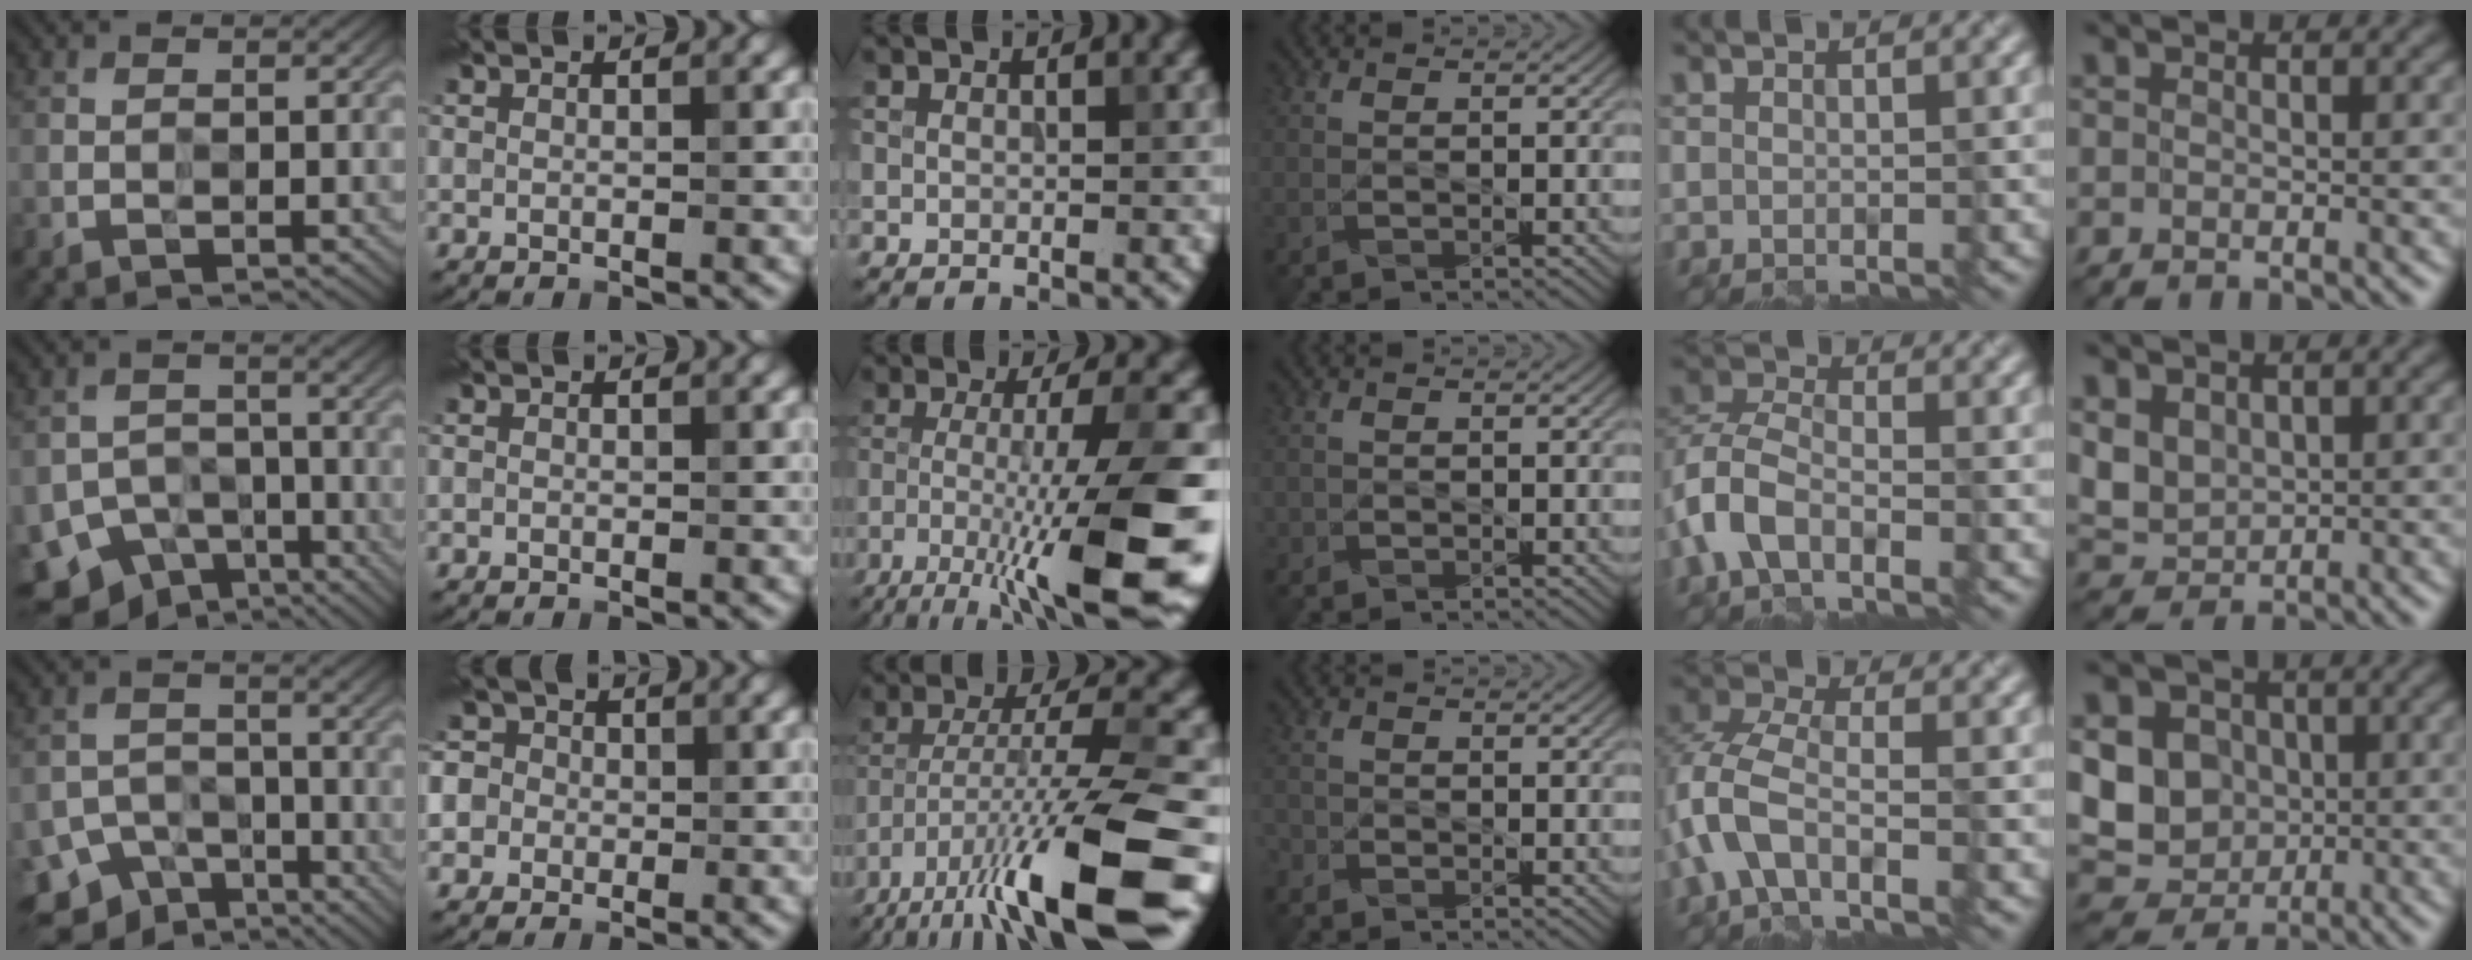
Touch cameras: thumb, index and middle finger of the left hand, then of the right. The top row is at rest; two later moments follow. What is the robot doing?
{"motion": "wipe", "object": "plastic plate"}